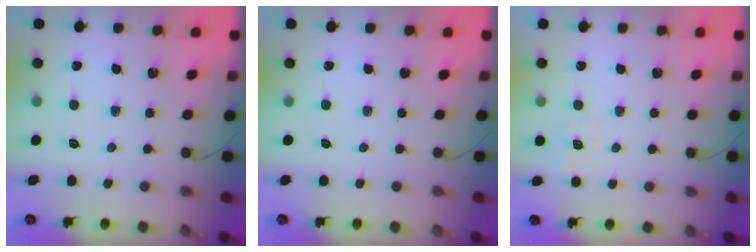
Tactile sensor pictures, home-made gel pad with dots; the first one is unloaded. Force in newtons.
{"total": 0.0}
{"total": 2.6, "press": 2.1, "slide": 1.6}